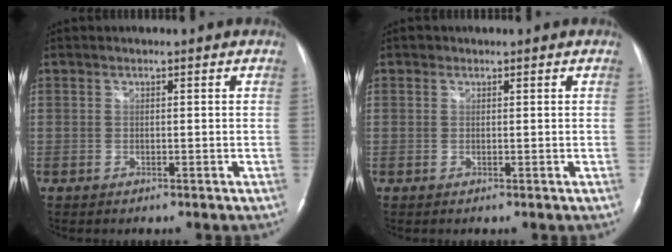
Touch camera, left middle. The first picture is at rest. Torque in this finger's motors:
{"motor_torque": [0.12, -0.02, -0.09, 0.01]}